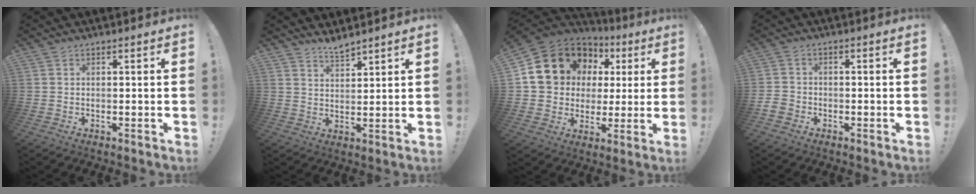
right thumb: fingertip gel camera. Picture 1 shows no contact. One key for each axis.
{"total": 4.5, "fx": 4.3, "fy": 1.0, "fz": 1.0, "tx": -0.014, "ty": -0.031, "tz": 0.077}
{"total": 16.8, "fx": 7.5, "fy": 13.4, "fz": 6.8, "tx": -0.106, "ty": -0.038, "tz": 0.166}
{"total": 3.4, "fx": -2.1, "fy": 2.4, "fz": 1.1, "tx": -0.030, "ty": 0.004, "tz": -0.040}